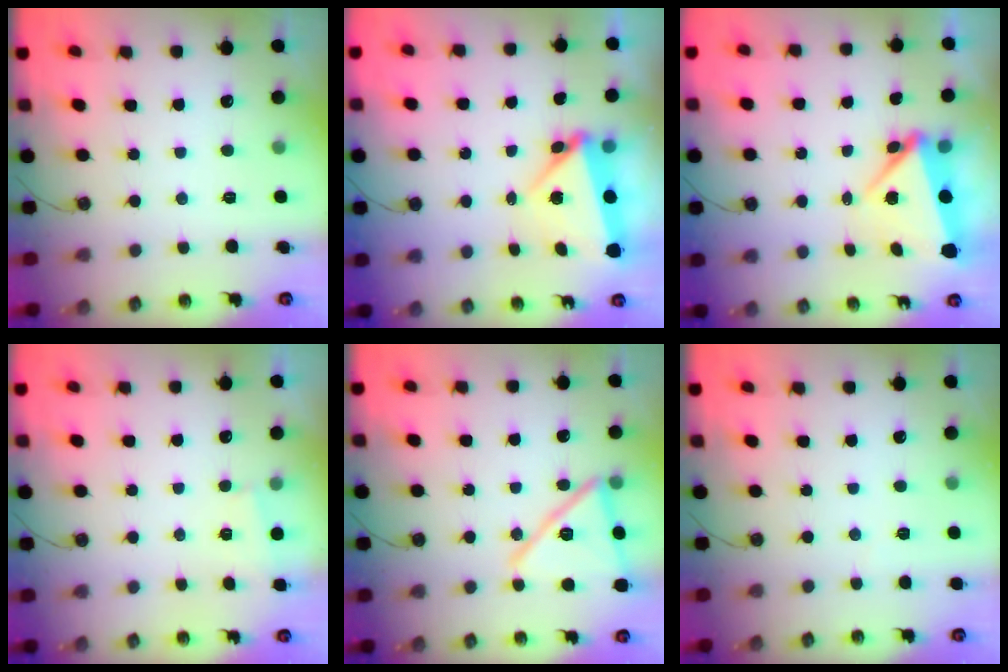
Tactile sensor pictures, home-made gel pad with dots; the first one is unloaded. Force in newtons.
{"total": 10.5, "press": 4.6, "slide": 9.4}
{"total": 5.4, "press": 5.3, "slide": 0.8}
{"total": 1.1, "press": 1.1, "slide": 0.1}
{"total": 17.2, "press": 16.3, "slide": 5.7}
{"total": 3.0, "press": 2.1, "slide": 2.2}